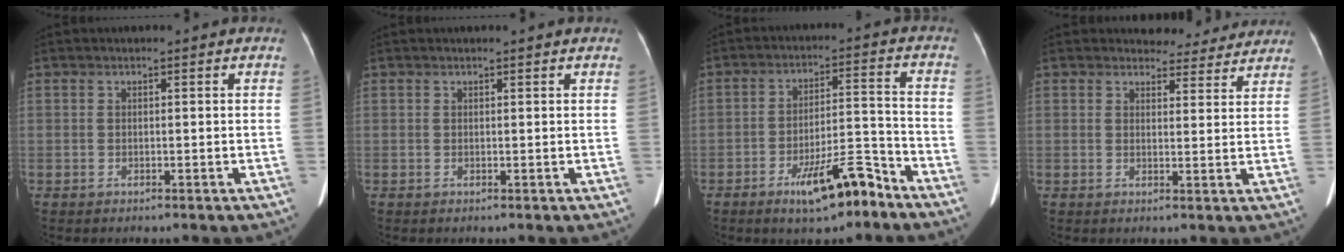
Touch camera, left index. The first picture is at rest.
{"total": 0.7, "force": [0.6, 0.0, 0.3], "torque": [-0.005, 0.004, 0.008]}
{"total": 10.1, "force": [-7.0, 2.2, 6.9], "torque": [-0.110, 0.006, -0.111]}
{"total": 6.3, "force": [5.9, 2.1, -0.1], "torque": [0.014, -0.003, 0.058]}